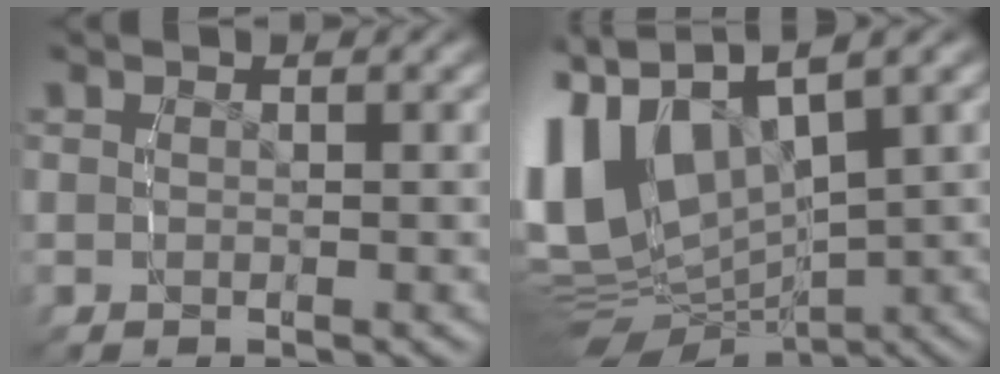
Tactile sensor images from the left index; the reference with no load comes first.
{"total": 13.3, "force": [1.1, 10.0, 8.7], "torque": [-0.201, -0.026, 0.025]}